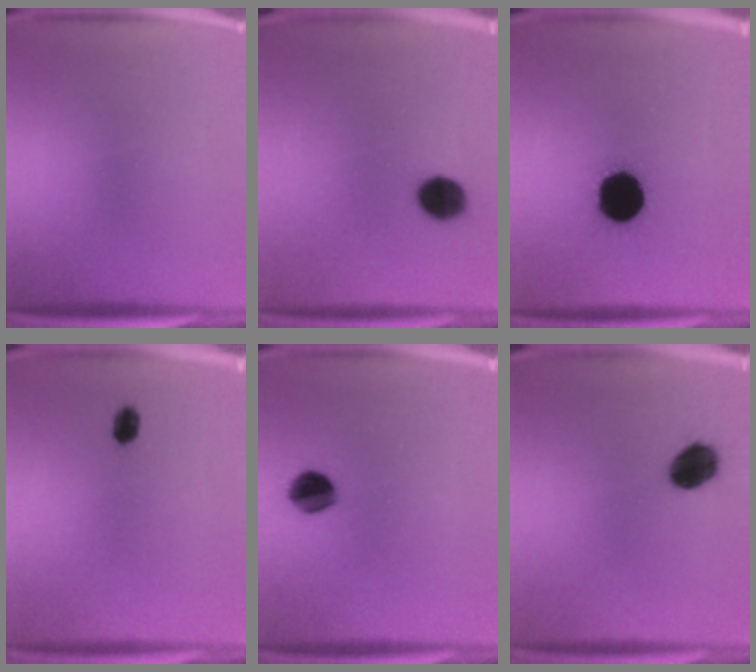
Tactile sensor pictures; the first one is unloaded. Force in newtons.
{"total": 8.1}
{"total": 18.6}
{"total": 2.4}
{"total": 7.8}
{"total": 8.5}